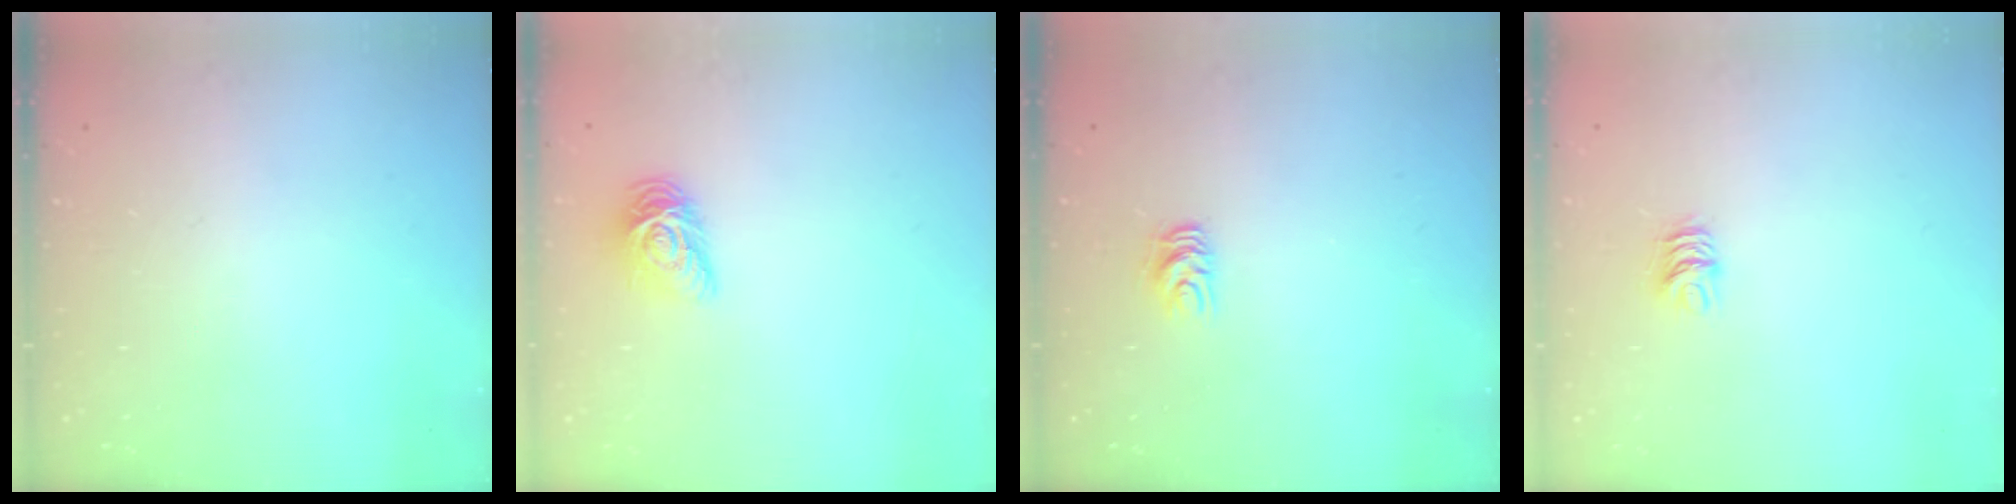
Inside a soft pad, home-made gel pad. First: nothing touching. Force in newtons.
{"total": 7.7, "press": 7.6, "slide": 0.3}
{"total": 5.7, "press": 5.7, "slide": 0.6}
{"total": 5.3, "press": 5.2, "slide": 0.4}